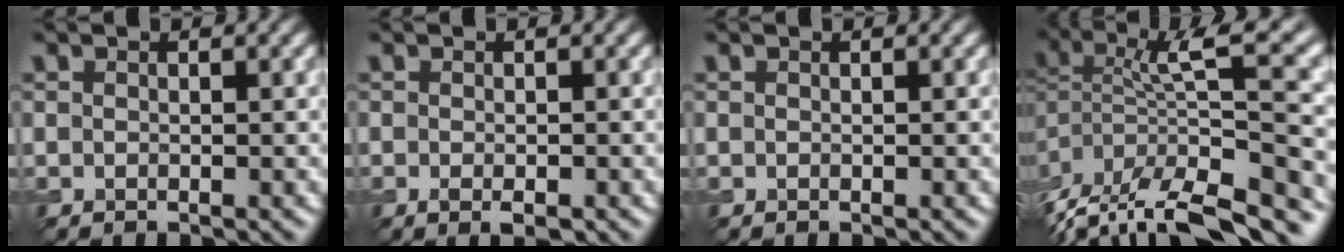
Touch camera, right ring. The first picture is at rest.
{"total": 1.5, "force": [-0.7, 0.5, 1.2], "torque": [-0.025, -0.003, -0.010]}
{"total": 0.0}
{"total": 11.0, "force": [-6.0, 3.7, 8.5], "torque": [-0.151, 0.019, -0.093]}